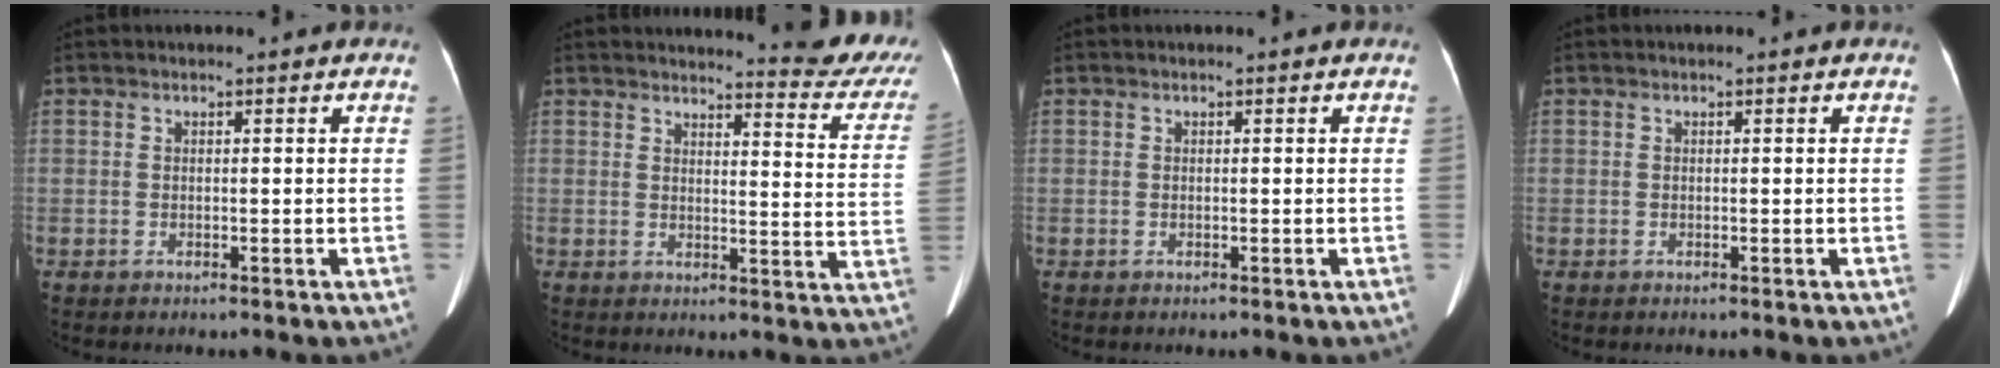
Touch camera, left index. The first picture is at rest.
{"total": 13.5, "force": [13.1, 0.3, 3.4], "torque": [-0.027, -0.097, 0.123]}
{"total": 0.0}
{"total": 0.0}